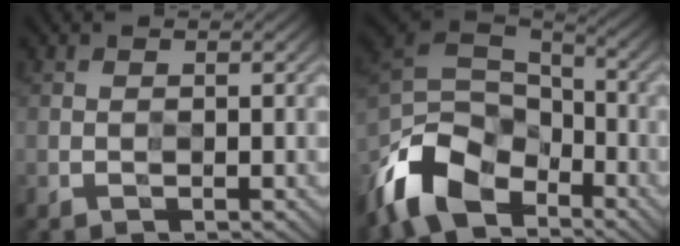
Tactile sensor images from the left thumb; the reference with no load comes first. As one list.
[{"total": 10.9, "force": [-7.2, 6.5, 4.9], "torque": [-0.116, -0.007, -0.151]}]